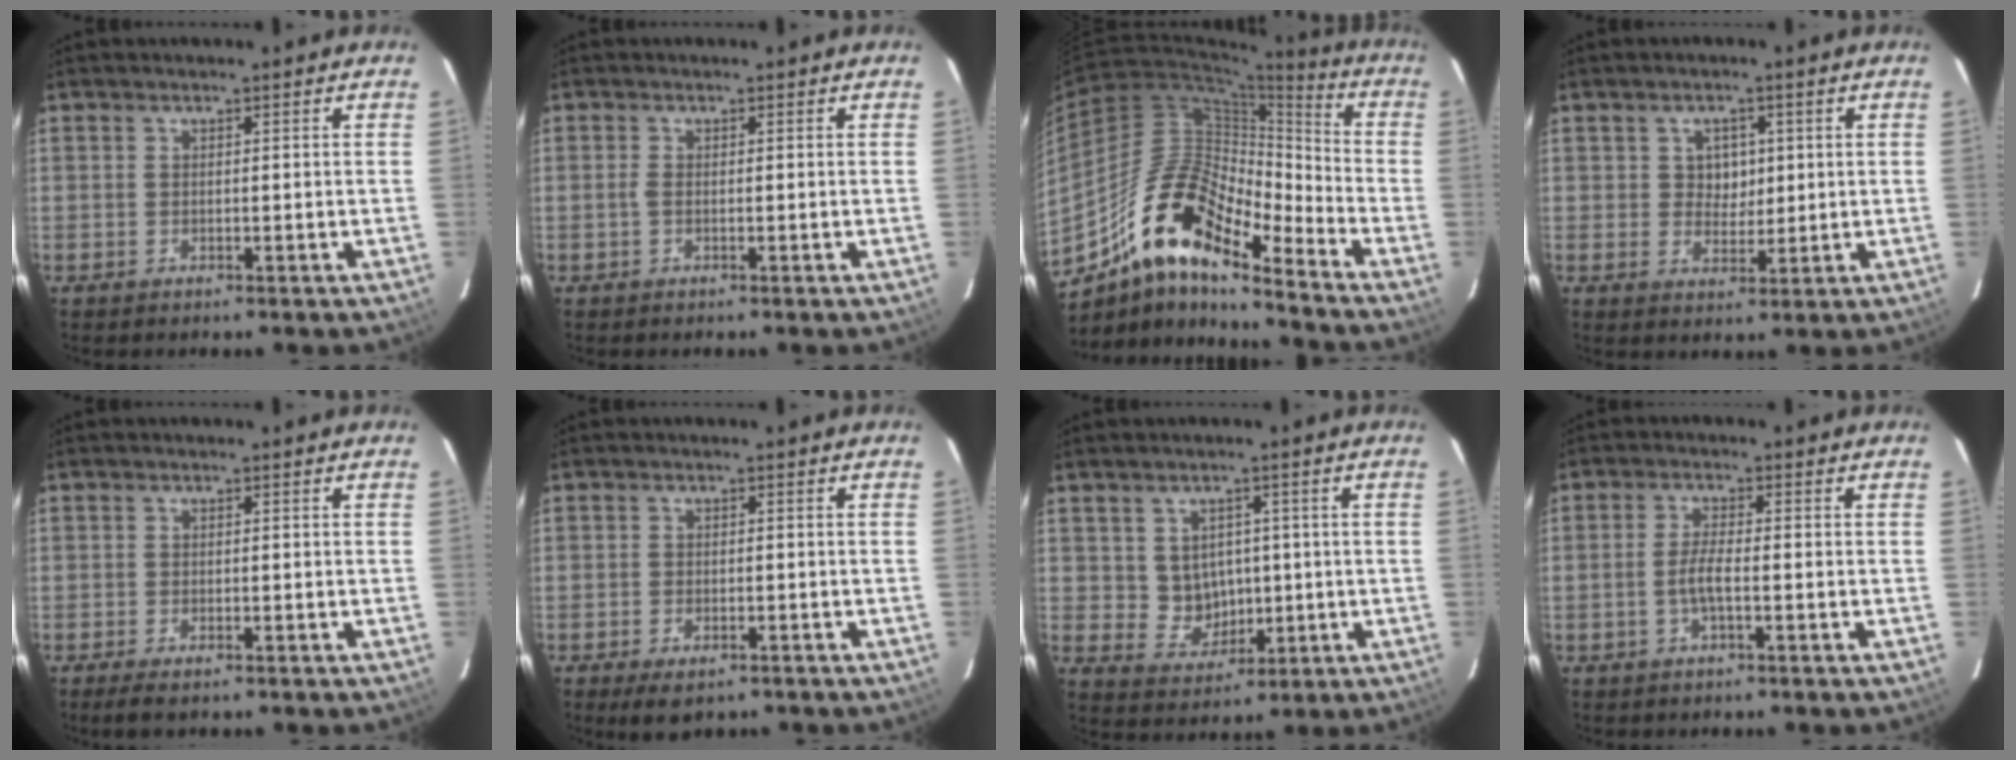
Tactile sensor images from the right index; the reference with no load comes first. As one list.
[{"total": 0.8, "force": [-0.2, 0.2, 0.8], "torque": [-0.017, 0.000, -0.005]}, {"total": 17.4, "force": [-12.4, 4.8, 11.2], "torque": [-0.189, 0.002, -0.241]}, {"total": 4.0, "force": [0.8, 3.5, 1.7], "torque": [-0.024, 0.008, 0.014]}, {"total": 2.8, "force": [-2.1, 0.7, 1.7], "torque": [-0.040, -0.009, -0.037]}, {"total": 5.2, "force": [-3.6, 2.4, 2.9], "torque": [-0.064, -0.018, -0.053]}, {"total": 6.0, "force": [0.5, 5.7, 1.8], "torque": [-0.040, 0.006, 0.026]}, {"total": 3.0, "force": [-1.1, 0.4, 2.7], "torque": [-0.056, -0.001, -0.020]}]